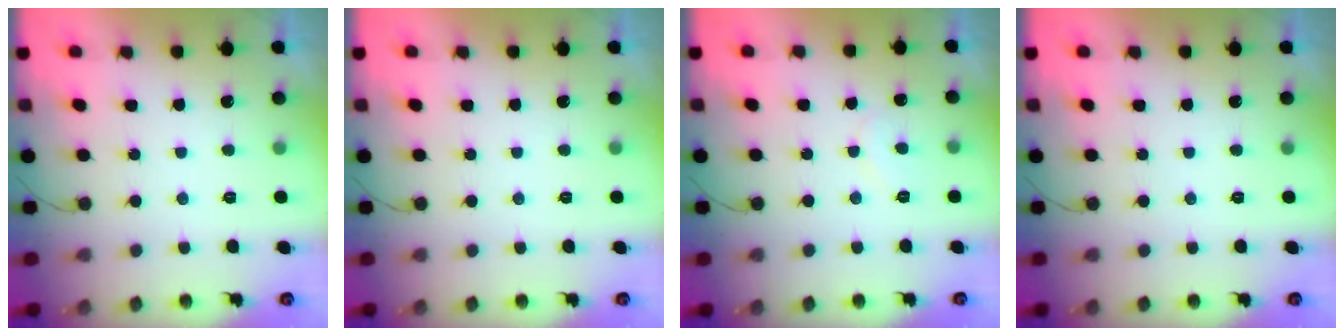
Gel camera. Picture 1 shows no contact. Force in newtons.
{"total": 0.0}
{"total": 5.7, "press": 5.6, "slide": 0.6}
{"total": 0.0}